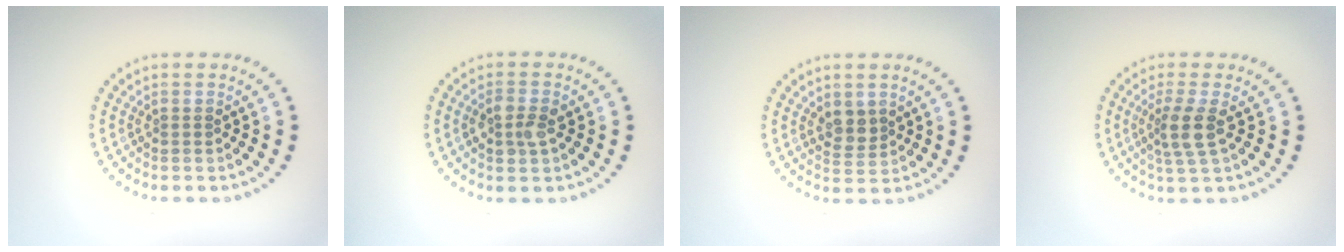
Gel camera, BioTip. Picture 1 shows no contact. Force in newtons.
{"total": 2.3, "press": 2.3, "slide": 0.2}
{"total": 2.0, "press": 1.7, "slide": 0.9}
{"total": 2.8, "press": 2.2, "slide": 1.7}